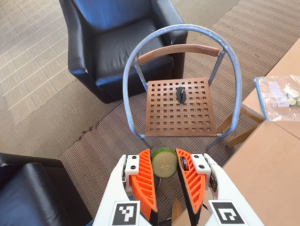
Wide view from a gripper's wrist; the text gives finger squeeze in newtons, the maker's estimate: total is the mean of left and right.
{"total": 8.4, "left": 8.2, "right": 8.5}